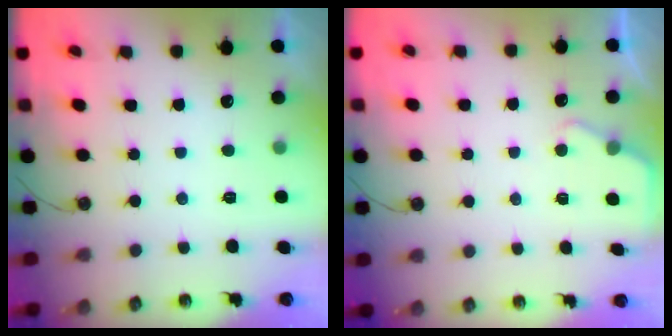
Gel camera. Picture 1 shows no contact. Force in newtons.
{"total": 4.4, "press": 4.4, "slide": 0.5}